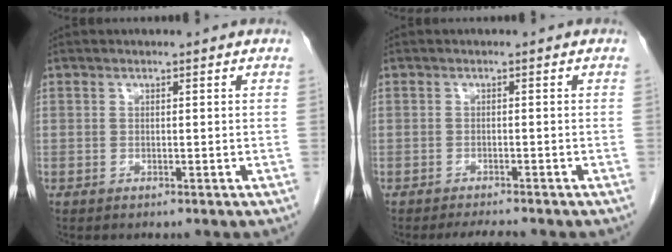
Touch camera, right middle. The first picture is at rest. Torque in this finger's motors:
{"motor_torque": [0.32, -0.18, 0.00, 0.00]}